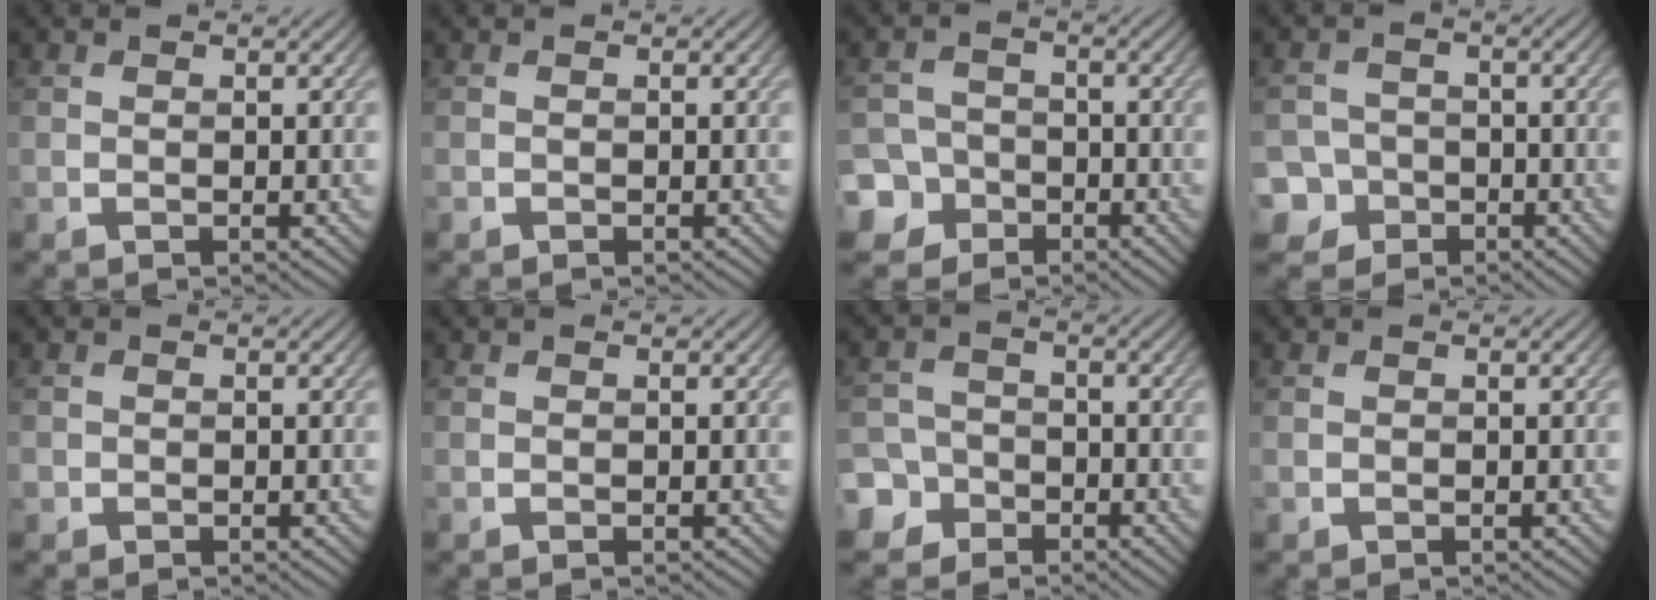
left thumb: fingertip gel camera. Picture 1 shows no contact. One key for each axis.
{"total": 0.0}
{"total": 7.0, "fx": -3.8, "fy": 5.7, "fz": 1.5, "tx": -0.036, "ty": -0.016, "tz": -0.090}
{"total": 5.5, "fx": -2.7, "fy": 4.6, "fz": 1.2, "tx": -0.023, "ty": -0.005, "tz": -0.068}
{"total": 0.7, "fx": -0.2, "fy": 0.6, "fz": 0.0, "tx": 0.002, "ty": -0.005, "tz": -0.008}
{"total": 0.0}
{"total": 5.9, "fx": -3.7, "fy": 4.5, "fz": 1.1, "tx": -0.017, "ty": -0.010, "tz": -0.086}
{"total": 0.0}